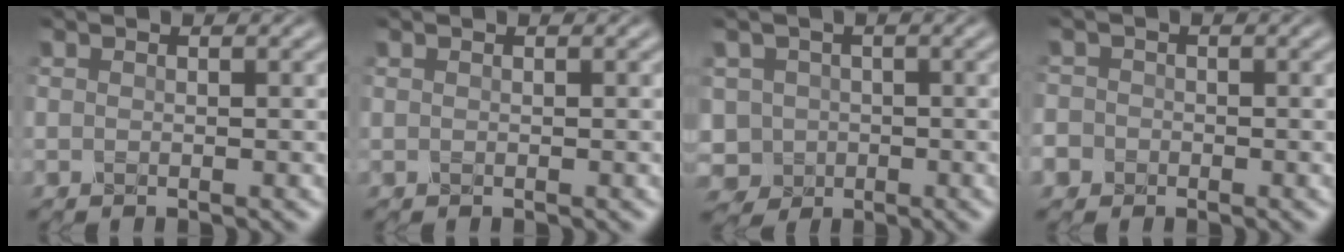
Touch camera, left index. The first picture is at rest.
{"total": 0.0}
{"total": 3.9, "force": [-0.9, 3.8, 0.7], "torque": [-0.005, 0.001, -0.025]}
{"total": 3.1, "force": [-1.4, 2.7, 0.6], "torque": [0.000, 0.001, -0.039]}